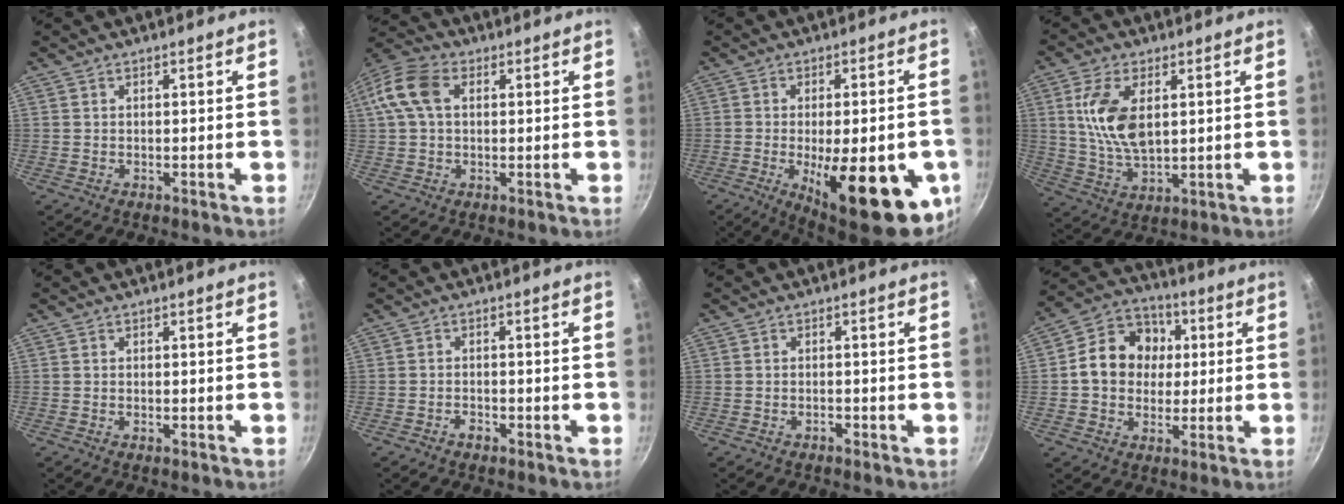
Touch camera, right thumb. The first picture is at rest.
{"total": 9.6, "force": [2.1, 6.3, 7.0], "torque": [-0.138, 0.023, 0.026]}
{"total": 21.9, "force": [-6.7, 7.4, 19.5], "torque": [-0.233, -0.006, -0.081]}
{"total": 11.6, "force": [2.7, 6.0, 9.5], "torque": [-0.180, -0.013, 0.058]}
{"total": 1.0, "force": [-0.5, 0.4, 0.7], "torque": [-0.015, 0.001, -0.011]}
{"total": 1.9, "force": [-1.4, 1.0, 0.7], "torque": [-0.010, 0.018, -0.025]}
{"total": 1.0, "force": [-0.9, 0.4, 0.3], "torque": [-0.009, 0.010, -0.016]}
{"total": 13.0, "force": [1.3, 10.9, 6.9], "torque": [-0.080, 0.020, 0.005]}